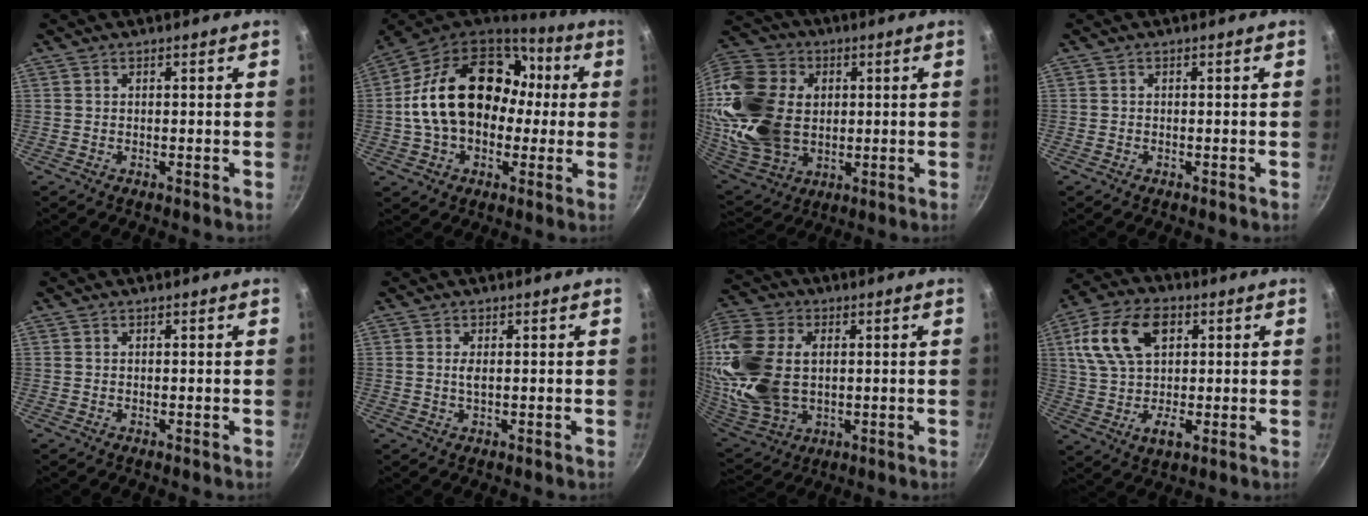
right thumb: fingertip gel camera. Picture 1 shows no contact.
{"total": 24.3, "force": [1.9, 17.2, 17.1], "torque": [-0.280, 0.053, 0.033]}
{"total": 26.0, "force": [2.7, 19.3, 17.2], "torque": [-0.351, 0.004, 0.061]}
{"total": 0.0}
{"total": 0.0}
{"total": 1.5, "force": [0.3, 0.6, 1.4], "torque": [-0.030, -0.001, 0.006]}
{"total": 23.5, "force": [2.5, 16.1, 16.9], "torque": [-0.377, 0.002, 0.055]}
{"total": 15.7, "force": [4.4, 10.3, 11.1], "torque": [-0.186, 0.007, 0.073]}